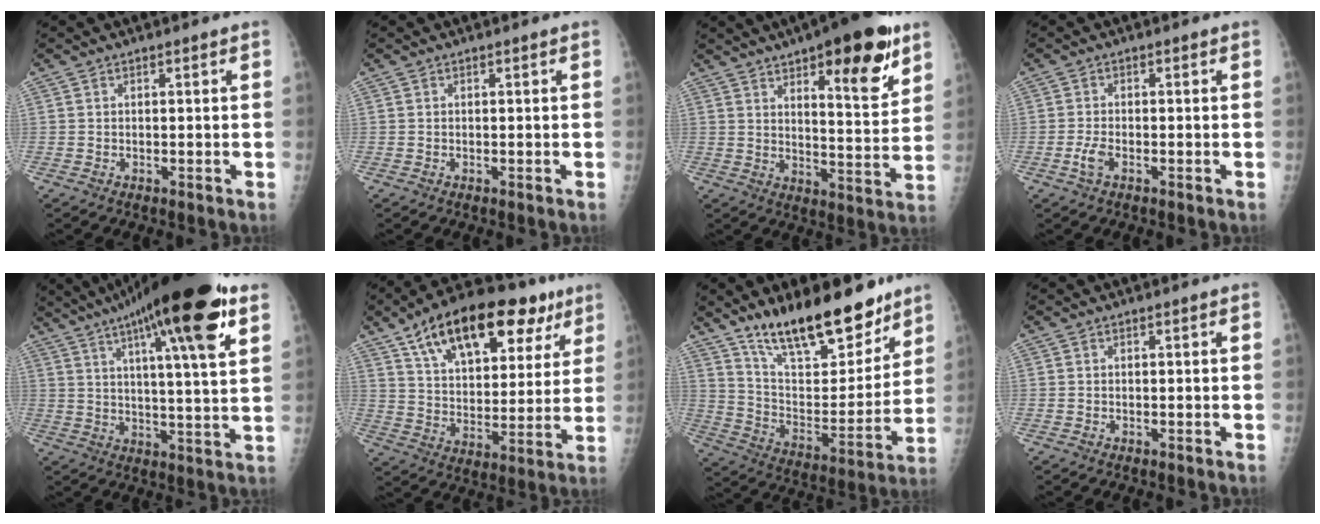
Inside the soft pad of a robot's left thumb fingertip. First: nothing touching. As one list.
[{"total": 0.0}, {"total": 18.3, "force": [10.2, 5.8, 14.0], "torque": [-0.163, -0.053, 0.147]}, {"total": 2.4, "force": [-1.1, 1.1, 1.9], "torque": [-0.044, 0.003, -0.023]}, {"total": 22.7, "force": [12.0, 4.0, 18.8], "torque": [-0.290, -0.016, 0.180]}, {"total": 25.1, "force": [14.0, 12.3, 16.8], "torque": [-0.228, -0.010, 0.224]}, {"total": 22.0, "force": [16.3, 8.0, 12.5], "torque": [-0.153, -0.093, 0.274]}, {"total": 0.0}]